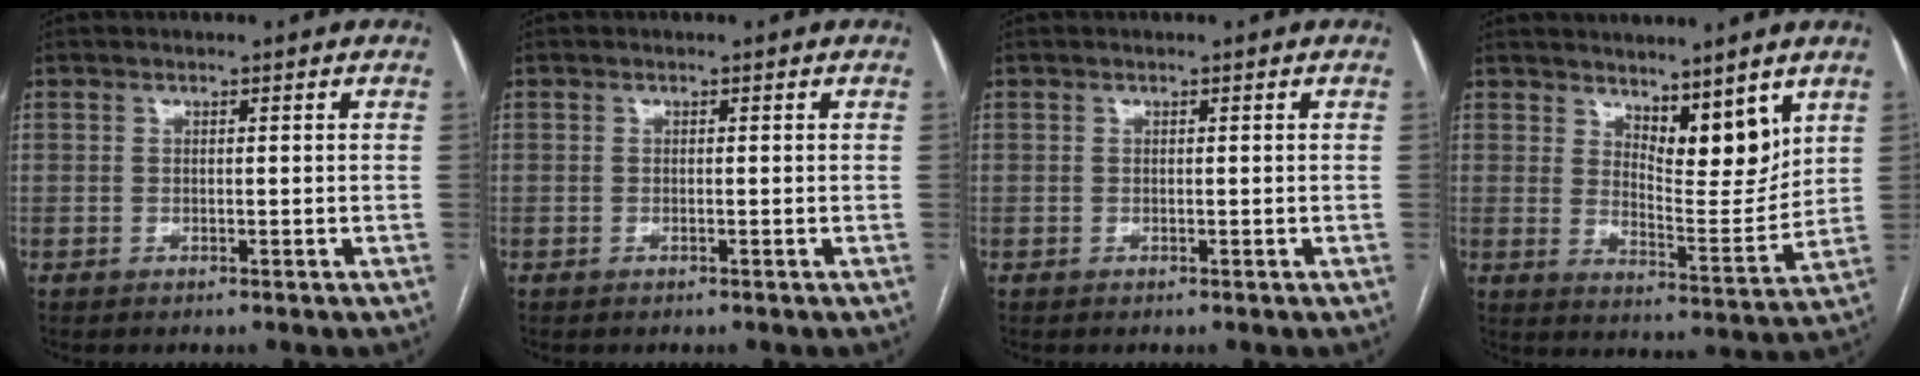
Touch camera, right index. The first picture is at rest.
{"total": 0.0}
{"total": 0.0}
{"total": 9.1, "force": [6.3, 2.8, 6.0], "torque": [-0.096, -0.012, 0.114]}